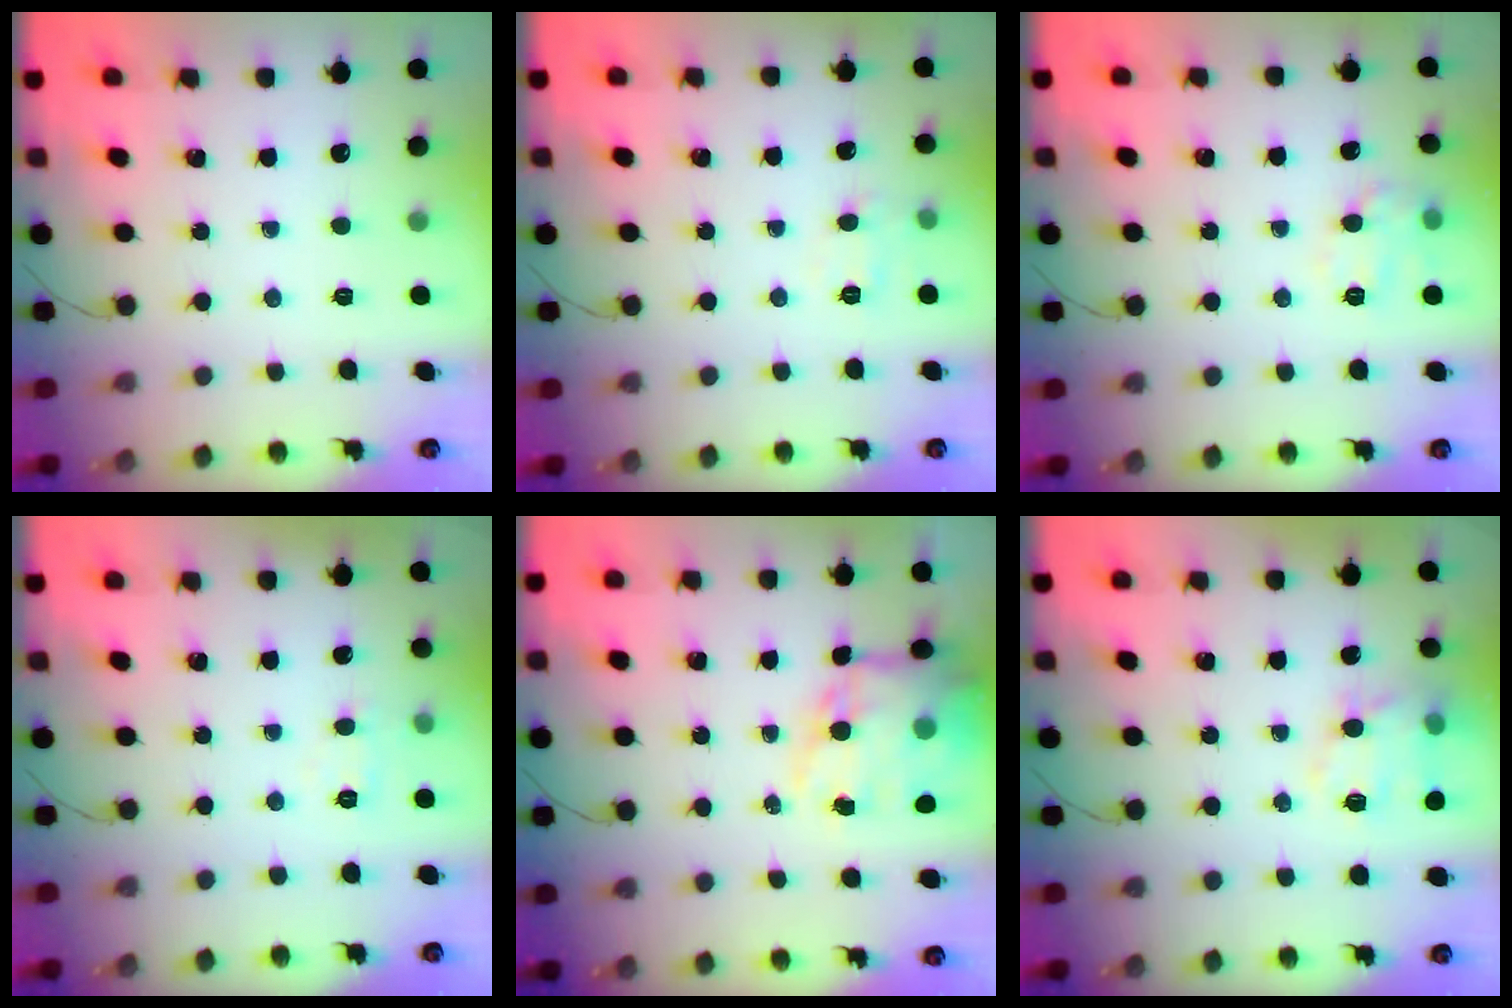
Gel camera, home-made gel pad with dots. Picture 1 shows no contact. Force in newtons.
{"total": 6.7, "press": 6.6, "slide": 1.5}
{"total": 9.1, "press": 9.1, "slide": 0.4}
{"total": 5.0, "press": 4.8, "slide": 1.4}
{"total": 18.7, "press": 18.2, "slide": 4.2}
{"total": 11.7, "press": 11.6, "slide": 1.2}